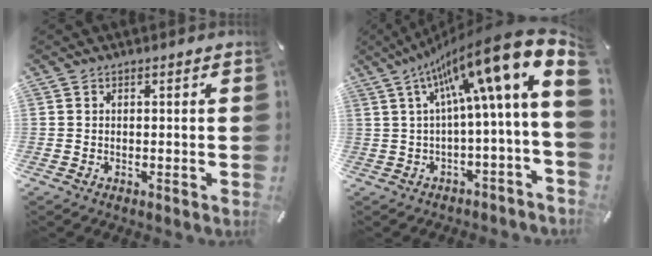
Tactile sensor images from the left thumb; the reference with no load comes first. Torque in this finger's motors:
{"motor_torque": [0.29, 1.92, 2.64, -0.13, 0.30]}